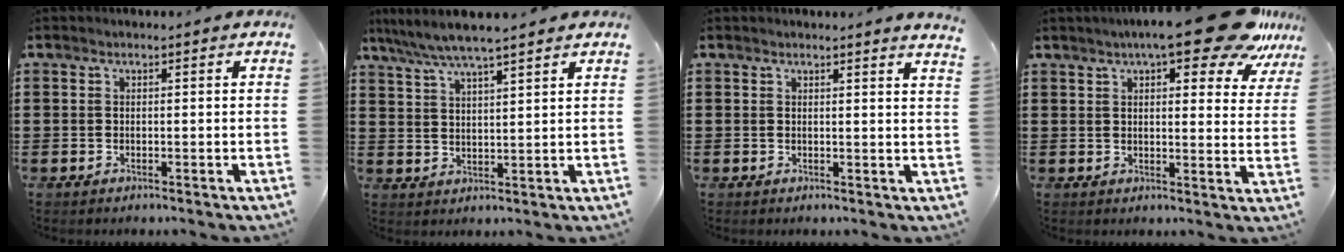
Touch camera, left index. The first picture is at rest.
{"total": 5.5, "force": [4.8, 0.1, 2.8], "torque": [-0.068, -0.015, 0.084]}
{"total": 1.4, "force": [1.3, -0.4, 0.6], "torque": [-0.012, -0.004, 0.024]}
{"total": 12.3, "force": [9.0, 2.4, 8.1], "torque": [-0.123, -0.035, 0.149]}